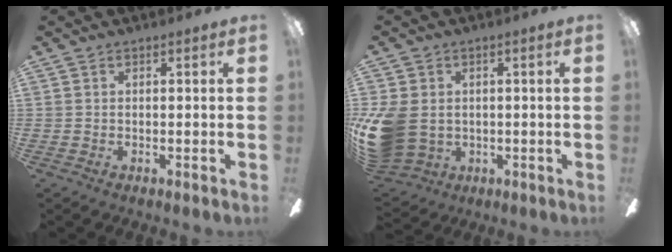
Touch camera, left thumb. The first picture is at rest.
{"total": 13.1, "force": [-0.6, 10.5, 7.8], "torque": [-0.184, 0.006, -0.005]}